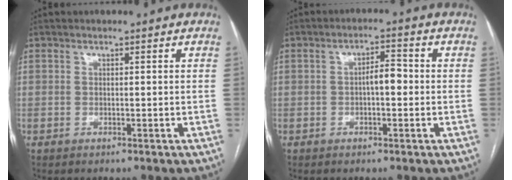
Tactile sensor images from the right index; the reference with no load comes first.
{"total": 3.4, "force": [-0.4, 1.2, 3.2], "torque": [-0.048, 0.011, -0.007]}